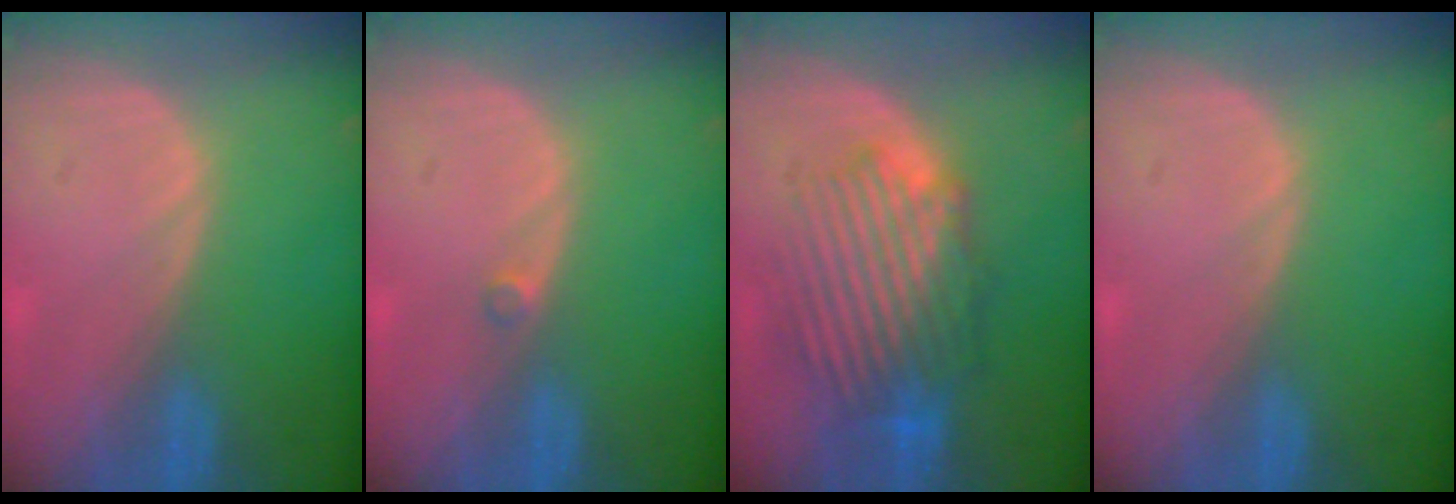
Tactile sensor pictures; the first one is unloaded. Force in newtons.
{"total": 1.0, "press": 0.8, "slide": 0.5}
{"total": 9.1, "press": 8.6, "slide": 2.8}
{"total": 0.0}